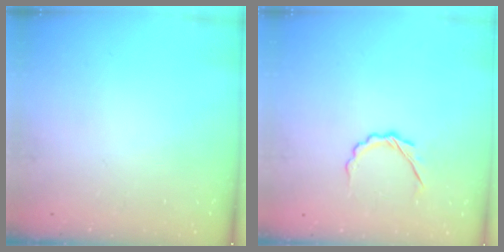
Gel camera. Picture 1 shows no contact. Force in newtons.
{"total": 4.6, "press": 4.5, "slide": 1.1}